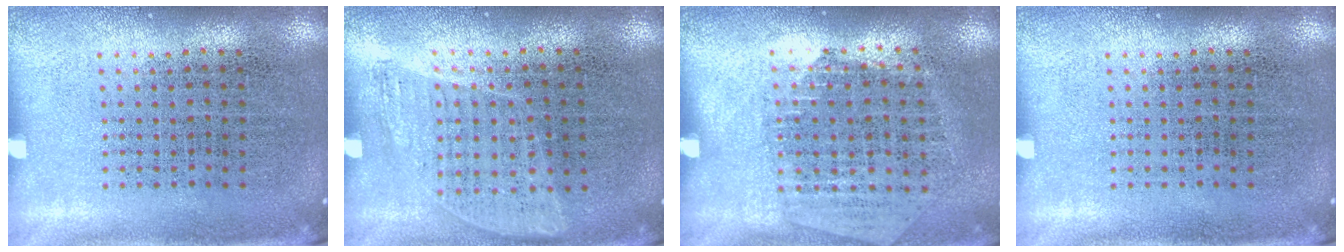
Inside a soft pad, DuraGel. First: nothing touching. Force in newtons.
{"total": 0.5, "press": 0.4, "slide": 0.4}
{"total": 1.3, "press": 1.1, "slide": 0.5}
{"total": 0.0}